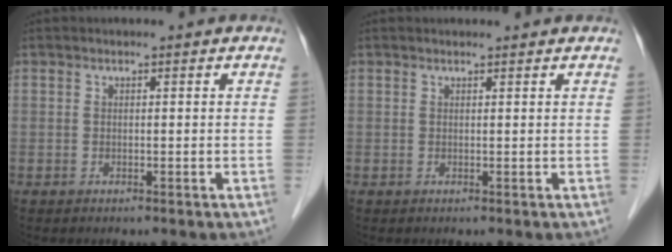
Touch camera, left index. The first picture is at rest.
{"total": 2.0, "force": [2.0, 0.1, 0.4], "torque": [-0.011, 0.012, 0.025]}